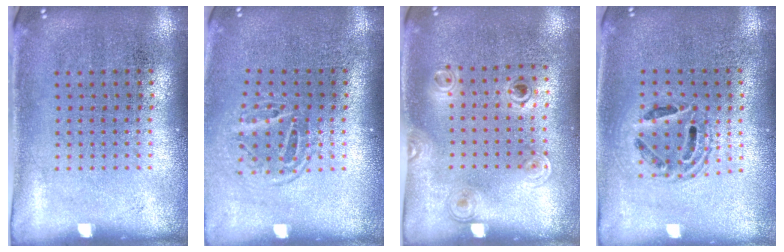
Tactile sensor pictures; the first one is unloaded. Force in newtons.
{"total": 1.5, "press": 1.0, "slide": 1.1}
{"total": 1.1, "press": 0.9, "slide": 0.6}
{"total": 1.3, "press": 1.2, "slide": 0.6}